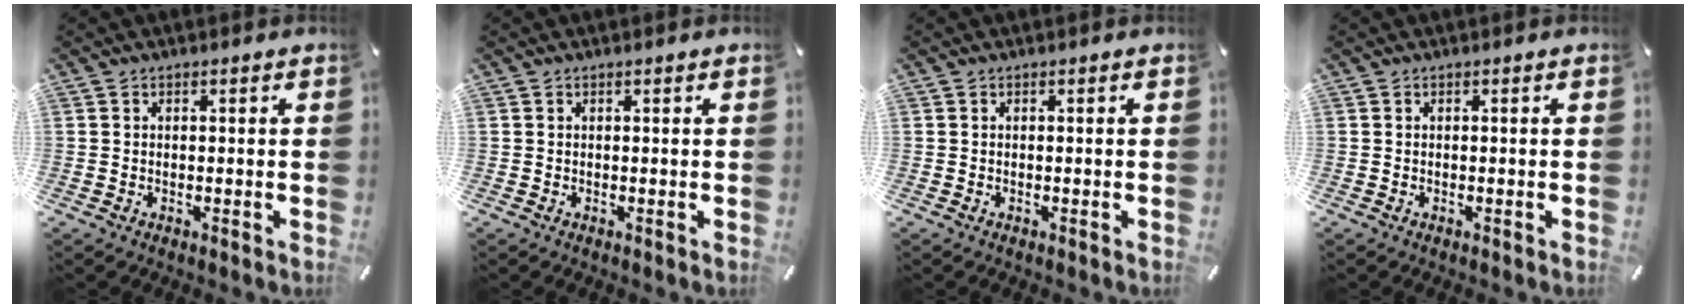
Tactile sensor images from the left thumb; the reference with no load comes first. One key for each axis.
{"total": 0.0}
{"total": 0.0}
{"total": 0.0}